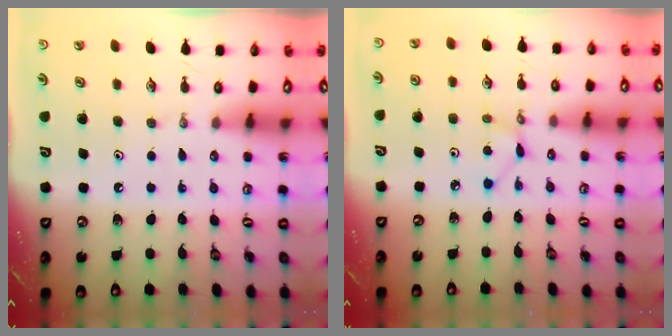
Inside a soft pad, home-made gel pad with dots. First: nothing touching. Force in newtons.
{"total": 2.4, "press": 2.4, "slide": 0.2}